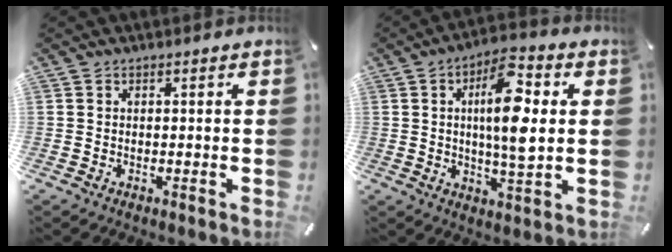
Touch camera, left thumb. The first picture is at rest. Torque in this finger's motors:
{"motor_torque": [2.14, 2.26, 1.31, -0.34, 0.23]}